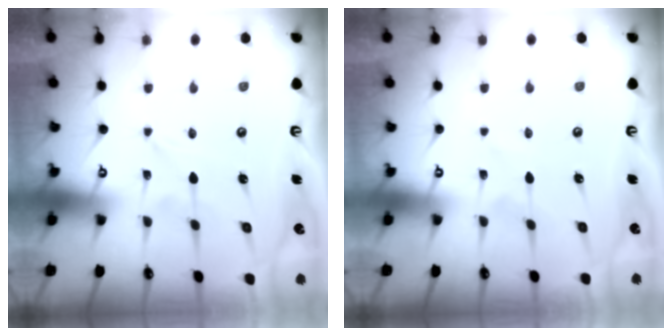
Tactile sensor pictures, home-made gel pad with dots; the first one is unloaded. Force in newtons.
{"total": 0.0}